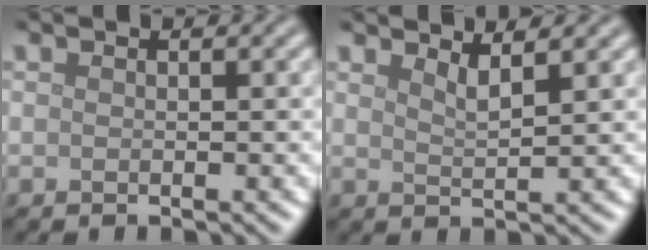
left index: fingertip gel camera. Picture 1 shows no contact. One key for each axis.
{"total": 2.2, "fx": 1.7, "fy": 0.5, "fz": 1.2, "tx": -0.012, "ty": 0.000, "tz": 0.027}